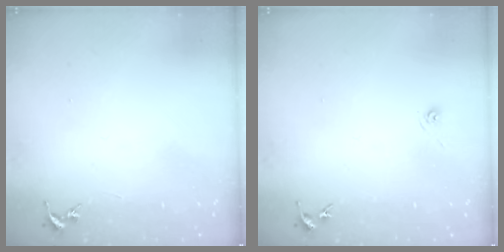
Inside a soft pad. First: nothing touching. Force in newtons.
{"total": 3.2, "press": 2.6, "slide": 1.8}